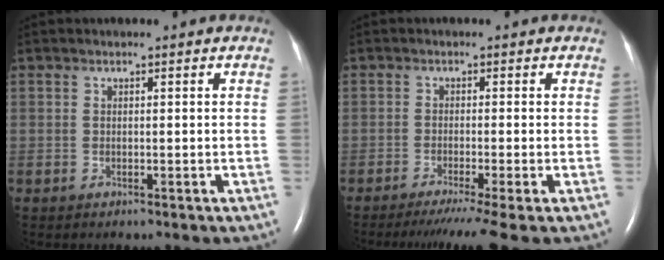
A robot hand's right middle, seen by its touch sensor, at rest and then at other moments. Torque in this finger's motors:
{"motor_torque": [0.61, -0.67, 0.15, 0.08]}